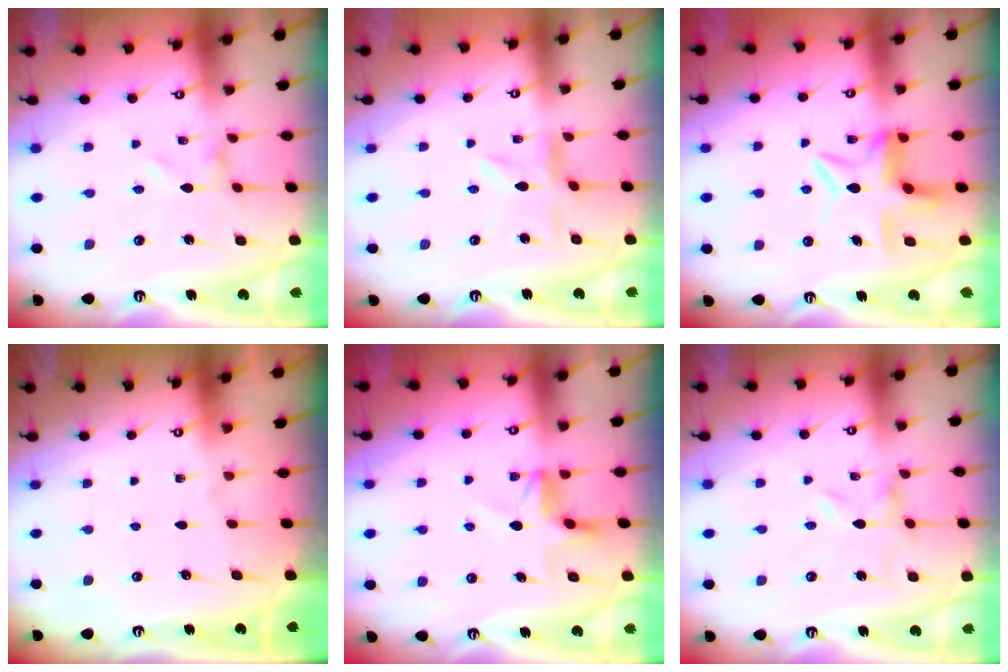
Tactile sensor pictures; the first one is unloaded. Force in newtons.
{"total": 3.1, "press": 3.1, "slide": 0.4}
{"total": 8.7, "press": 8.6, "slide": 0.8}
{"total": 0.0}
{"total": 5.1, "press": 4.7, "slide": 2.1}
{"total": 0.5, "press": 0.5, "slide": 0.0}